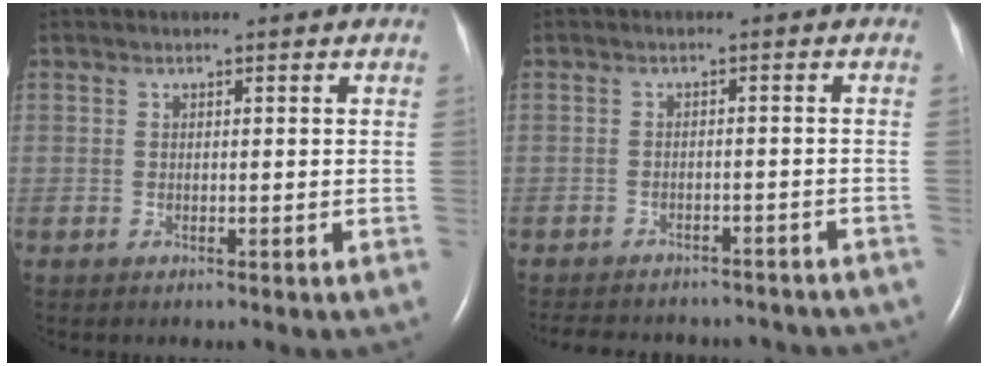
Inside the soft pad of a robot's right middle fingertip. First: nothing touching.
{"total": 17.7, "force": [-15.5, 6.3, 5.9], "torque": [-0.144, -0.008, -0.180]}